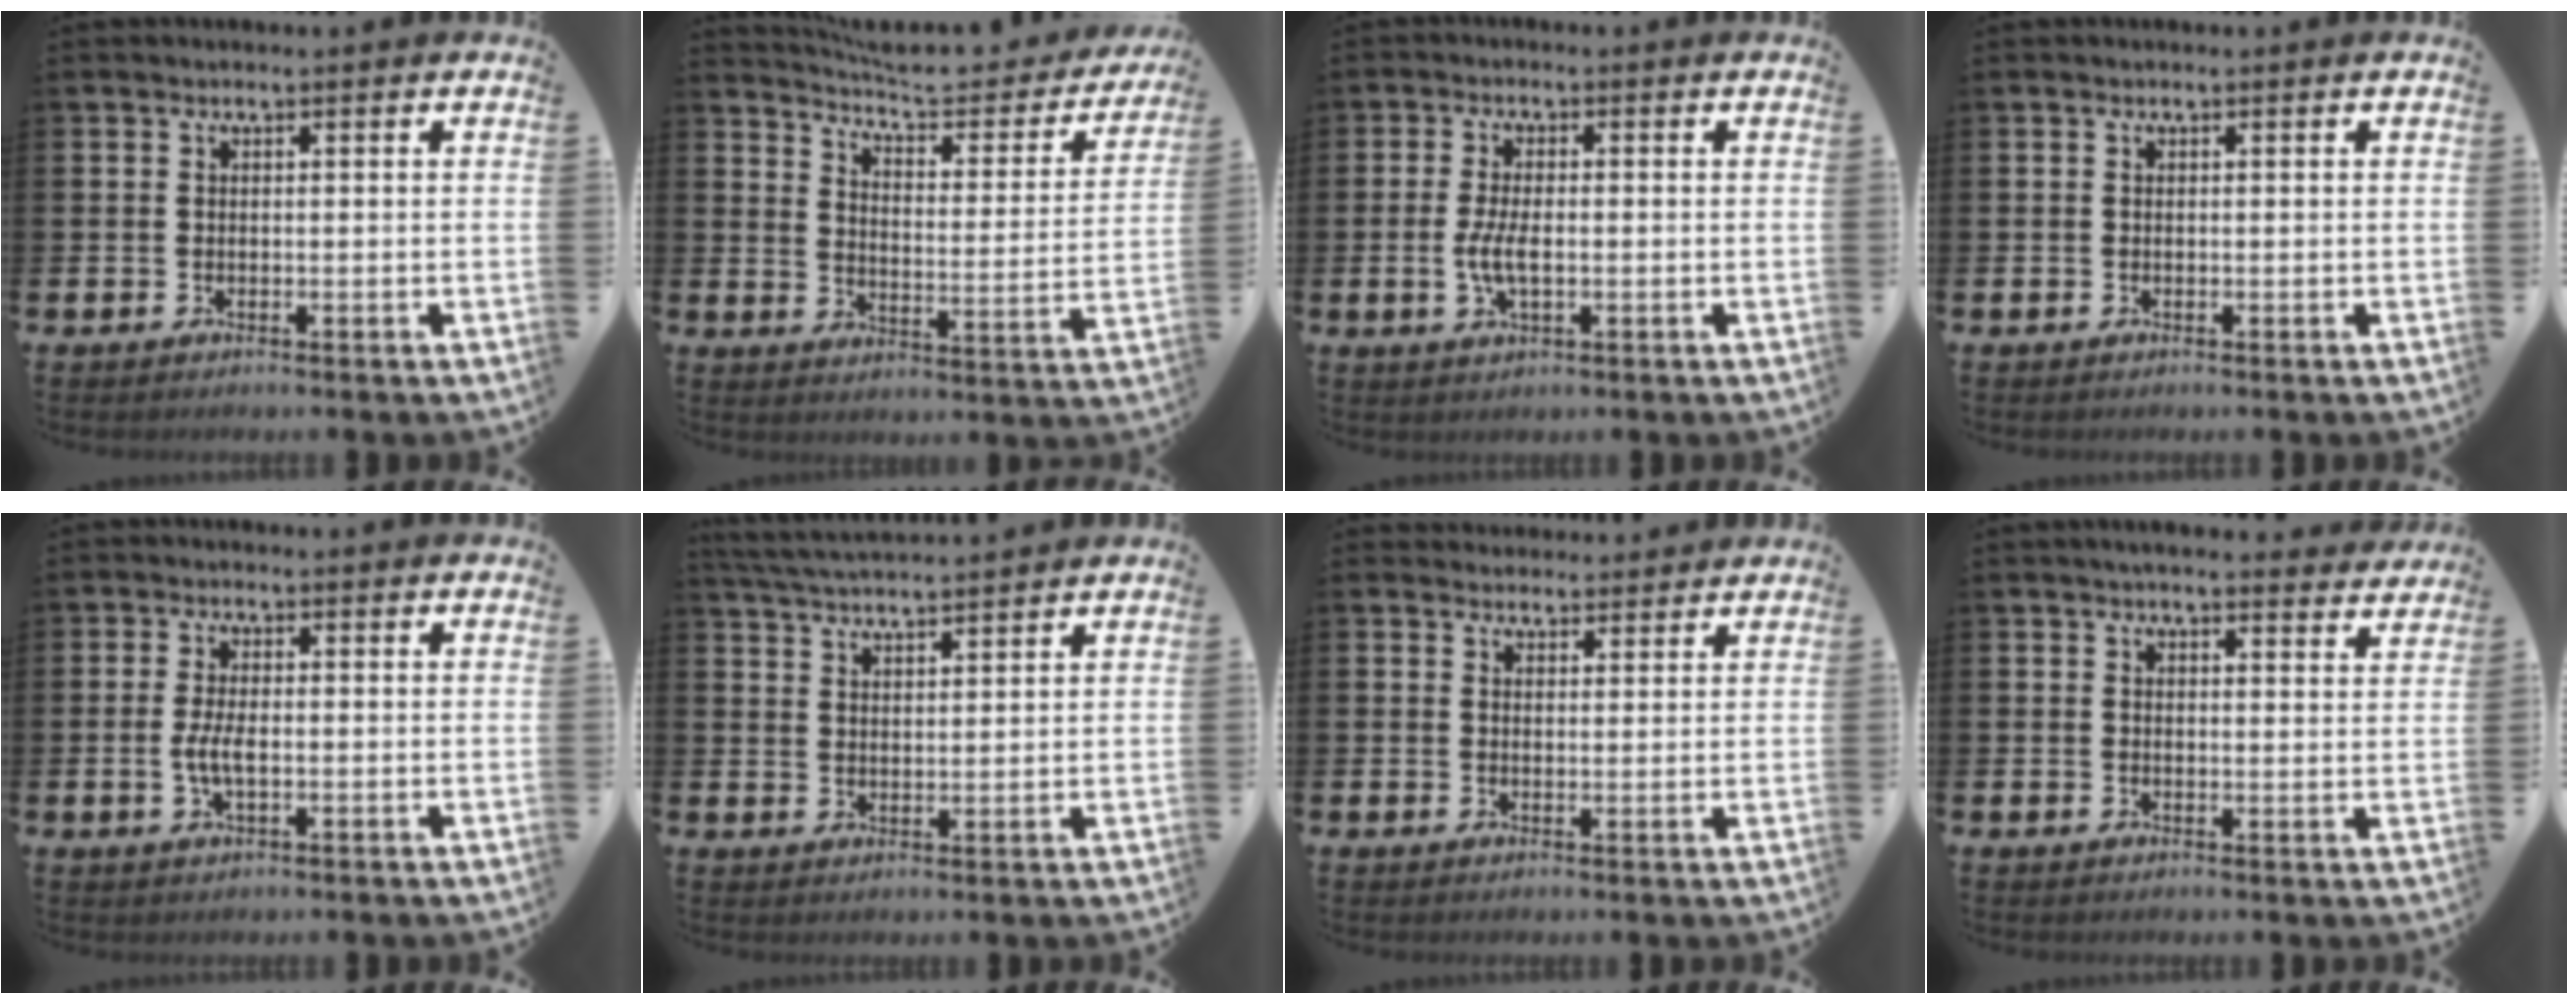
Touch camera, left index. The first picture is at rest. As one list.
[{"total": 5.9, "force": [5.3, 1.6, 2.1], "torque": [-0.058, -0.042, 0.083]}, {"total": 4.1, "force": [-0.4, 1.7, 3.7], "torque": [-0.067, -0.002, -0.011]}, {"total": 0.0}, {"total": 3.4, "force": [-0.4, 1.3, 3.1], "torque": [-0.055, -0.004, -0.012]}, {"total": 4.4, "force": [4.3, 0.0, 0.4], "torque": [-0.023, -0.027, 0.076]}, {"total": 2.9, "force": [2.7, 0.8, -0.2], "torque": [0.012, -0.015, 0.048]}, {"total": 3.5, "force": [3.4, 0.4, 0.7], "torque": [-0.007, -0.019, 0.059]}]